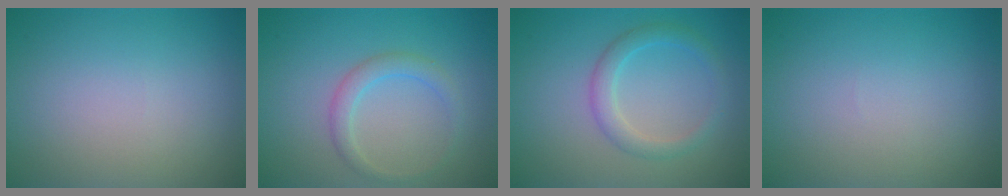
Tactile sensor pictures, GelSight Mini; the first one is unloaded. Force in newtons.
{"total": 2.1, "press": 2.1, "slide": 0.0}
{"total": 2.4, "press": 2.4, "slide": 0.1}
{"total": 0.0}